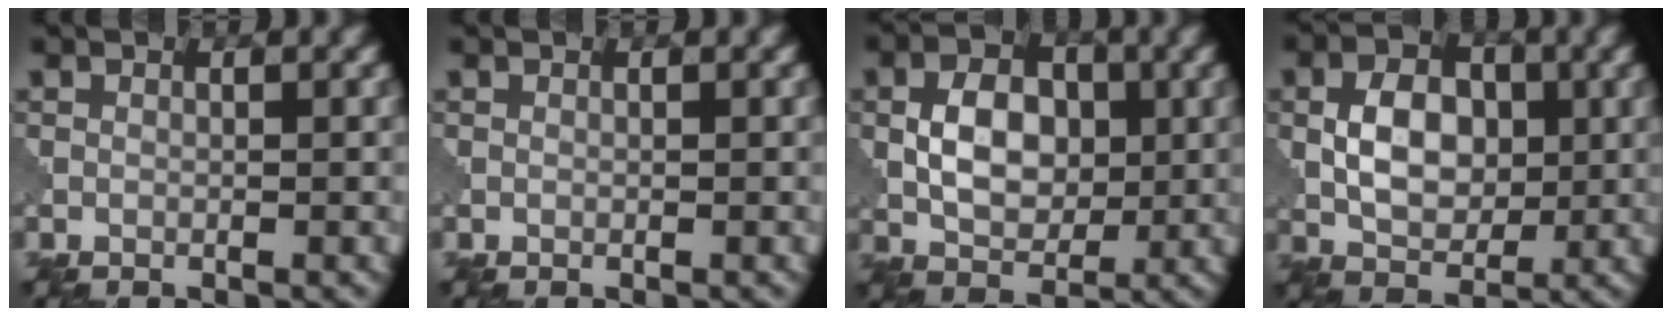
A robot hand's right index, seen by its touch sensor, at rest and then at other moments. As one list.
[{"total": 0.0}, {"total": 5.3, "force": [0.2, 3.6, 3.9], "torque": [-0.065, 0.000, 0.004]}, {"total": 5.4, "force": [0.3, 3.6, 4.0], "torque": [-0.068, 0.000, 0.005]}]